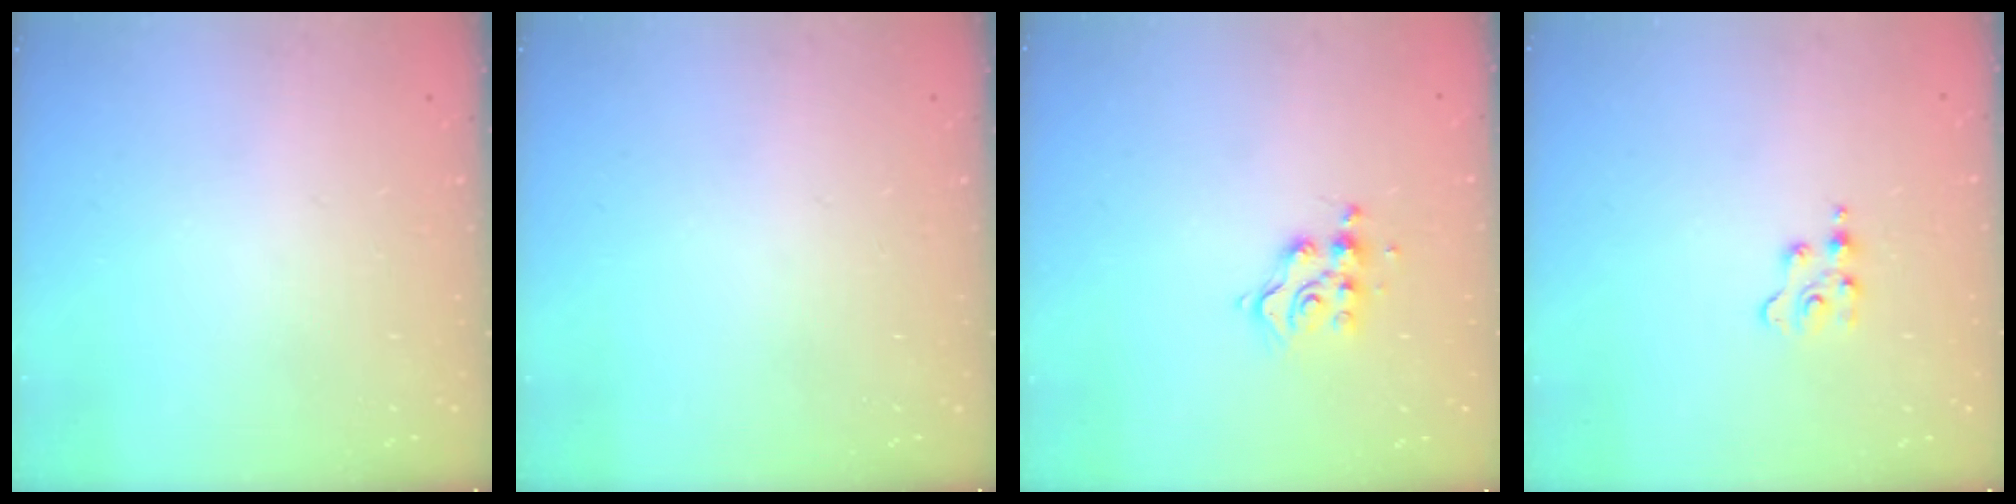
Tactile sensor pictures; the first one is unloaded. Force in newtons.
{"total": 0.0}
{"total": 7.4, "press": 7.4, "slide": 0.5}
{"total": 2.3, "press": 2.3, "slide": 0.3}